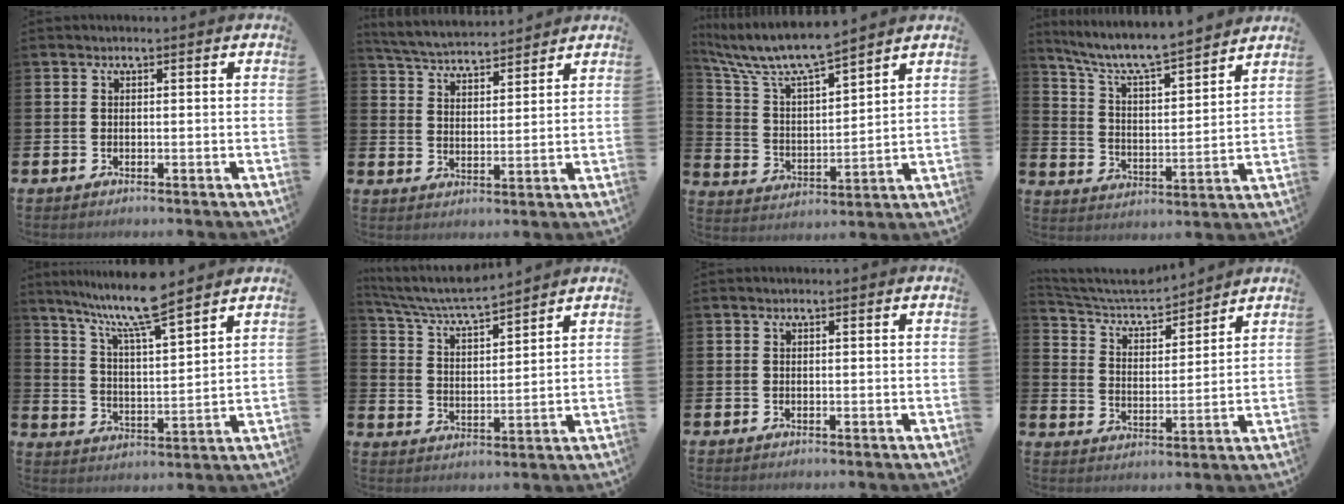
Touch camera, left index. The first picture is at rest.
{"total": 5.0, "force": [5.0, 0.6, 0.4], "torque": [-0.032, -0.029, 0.088]}
{"total": 9.0, "force": [8.2, 1.4, 3.4], "torque": [-0.105, -0.047, 0.145]}
{"total": 7.6, "force": [7.1, 0.7, 2.7], "torque": [-0.087, -0.054, 0.119]}
{"total": 9.3, "force": [8.3, 0.6, 4.1], "torque": [-0.101, -0.046, 0.145]}
{"total": 6.5, "force": [6.2, 0.5, 2.0], "torque": [-0.066, -0.037, 0.108]}
{"total": 0.0}
{"total": 6.6, "force": [6.2, 1.5, 1.5], "torque": [-0.064, -0.041, 0.107]}